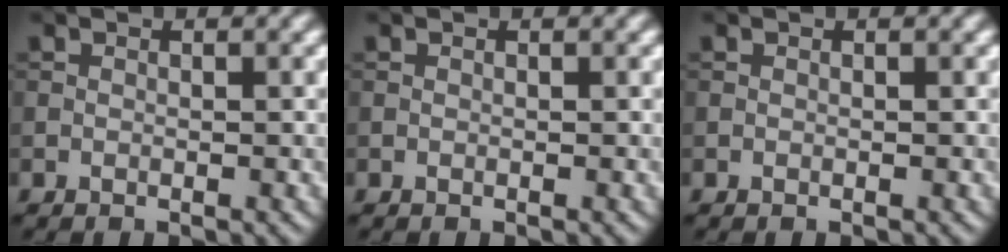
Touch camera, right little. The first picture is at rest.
{"total": 0.0}
{"total": 0.0}